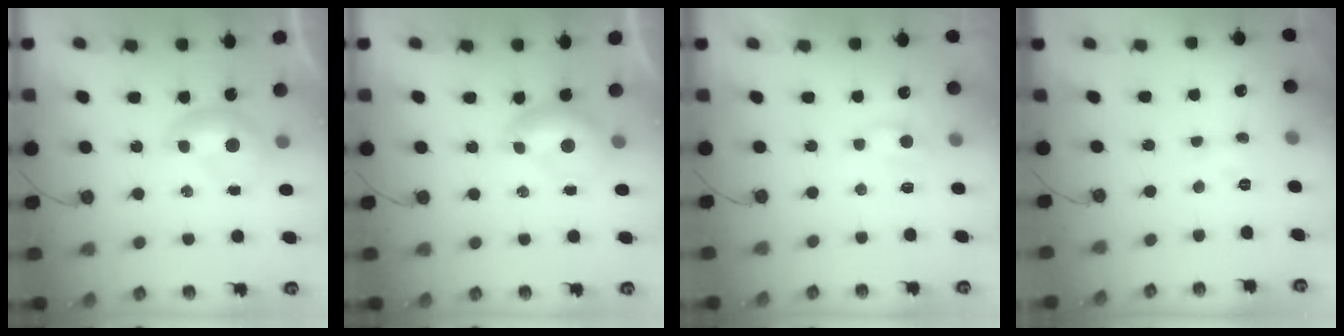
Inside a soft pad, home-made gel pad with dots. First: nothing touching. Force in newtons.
{"total": 0.6, "press": 0.3, "slide": 0.5}
{"total": 0.7, "press": 0.5, "slide": 0.5}
{"total": 2.4, "press": 2.4, "slide": 0.6}